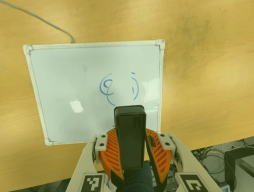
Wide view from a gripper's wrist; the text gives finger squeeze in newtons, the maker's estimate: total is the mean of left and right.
{"total": 8.8, "left": 9.1, "right": 8.5}